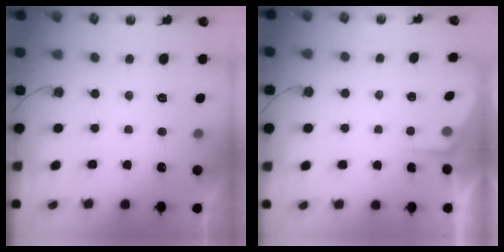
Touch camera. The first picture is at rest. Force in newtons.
{"total": 2.2, "press": 2.2, "slide": 0.4}